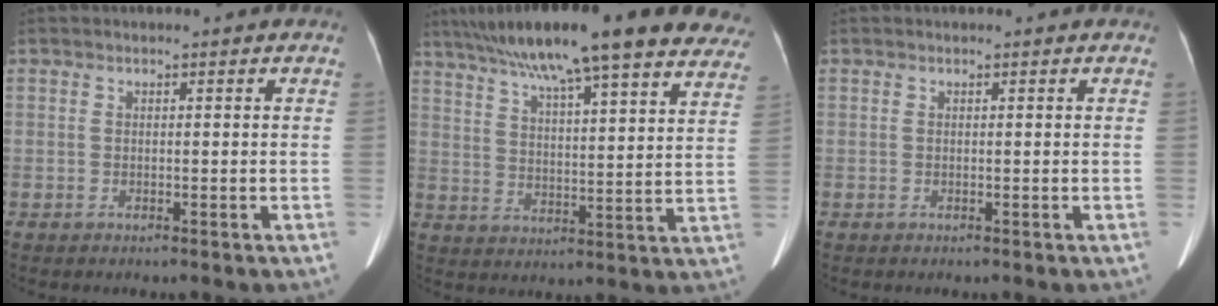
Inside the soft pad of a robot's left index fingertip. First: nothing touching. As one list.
[{"total": 28.8, "force": [23.0, 4.0, 16.9], "torque": [-0.252, 0.019, 0.303]}, {"total": 0.0}]